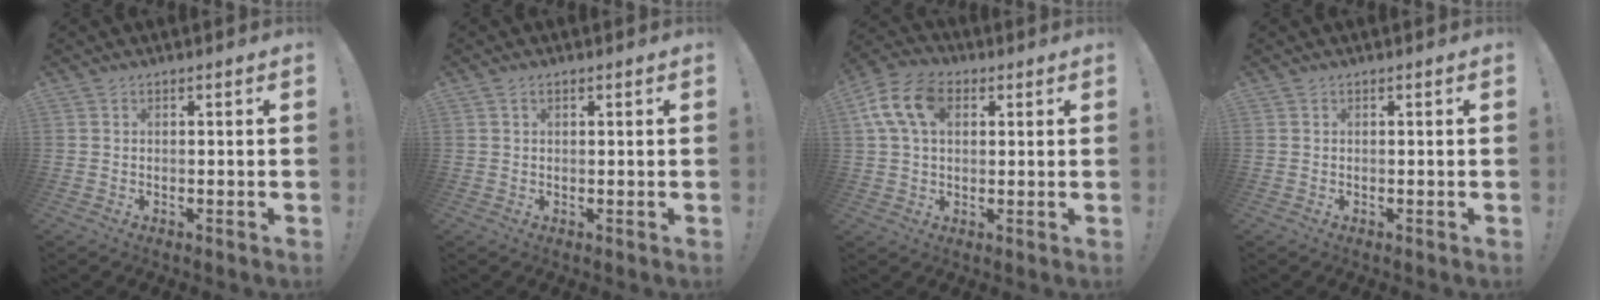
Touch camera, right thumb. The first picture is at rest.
{"total": 0.9, "force": [0.5, 0.6, 0.6], "torque": [-0.007, 0.001, 0.007]}
{"total": 13.3, "force": [4.1, 8.6, 9.3], "torque": [-0.178, 0.007, 0.080]}
{"total": 0.0}